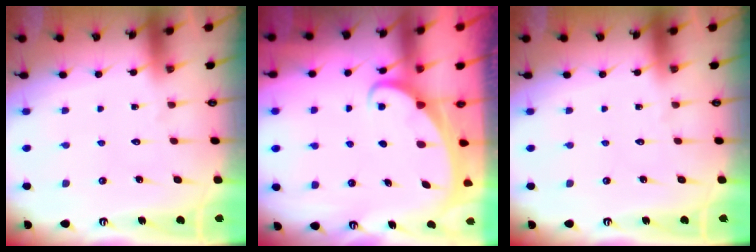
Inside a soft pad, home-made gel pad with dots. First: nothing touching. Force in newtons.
{"total": 2.1, "press": 2.1, "slide": 0.3}
{"total": 0.0}